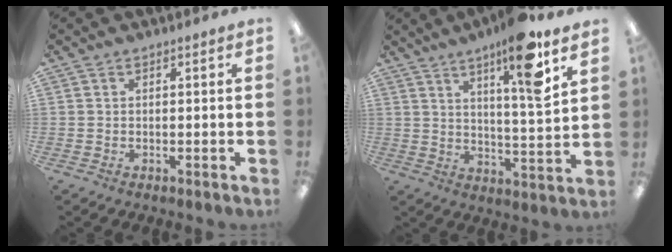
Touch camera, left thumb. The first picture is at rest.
{"total": 14.0, "force": [9.2, 1.7, 10.4], "torque": [-0.166, -0.048, 0.141]}